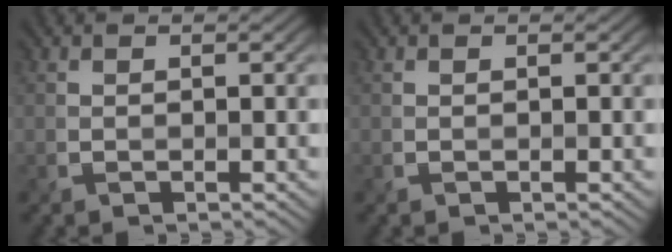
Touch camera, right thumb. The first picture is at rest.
{"total": 0.0}